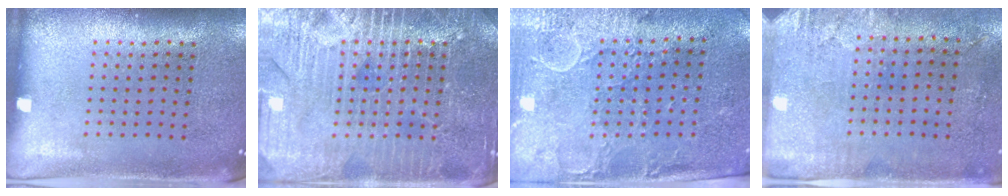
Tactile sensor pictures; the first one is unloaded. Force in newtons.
{"total": 4.2, "press": 4.2, "slide": 0.6}
{"total": 3.0, "press": 2.5, "slide": 1.6}
{"total": 2.9, "press": 2.4, "slide": 1.7}